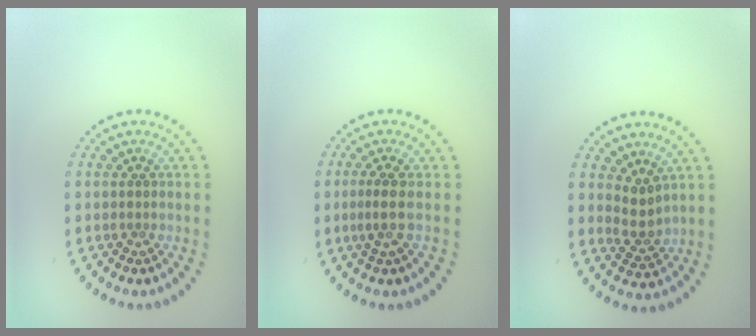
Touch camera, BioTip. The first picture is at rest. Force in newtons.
{"total": 1.8, "press": 1.4, "slide": 1.2}
{"total": 2.0, "press": 1.5, "slide": 1.4}